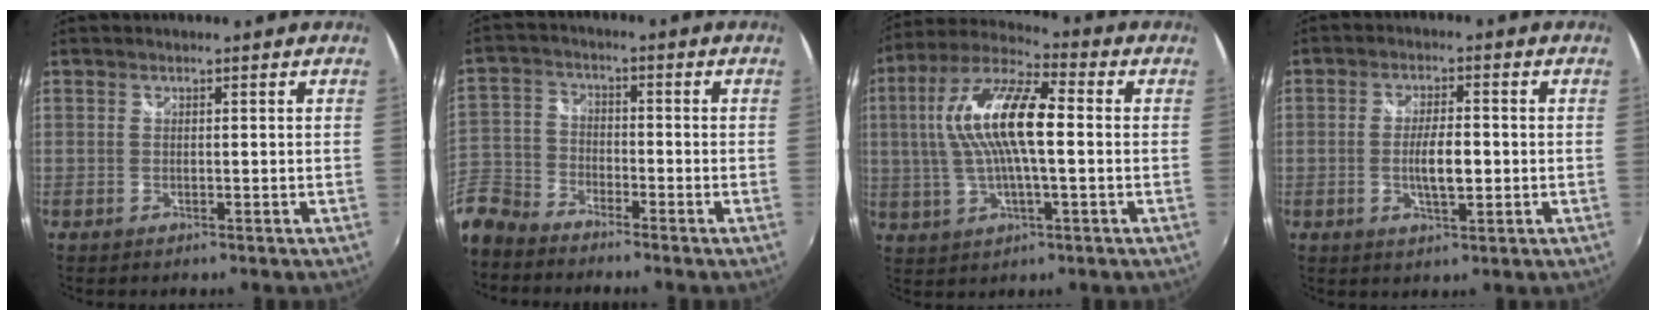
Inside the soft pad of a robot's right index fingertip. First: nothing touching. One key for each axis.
{"total": 11.2, "fx": -8.5, "fy": 6.5, "fz": 3.5, "tx": -0.104, "ty": 0.005, "tz": -0.180}
{"total": 15.3, "fx": 1.2, "fy": 4.5, "fz": 14.6, "tx": -0.279, "ty": 0.017, "tz": 0.014}
{"total": 5.8, "fx": -0.8, "fy": 1.8, "fz": 5.5, "tx": -0.103, "ty": -0.002, "tz": -0.014}